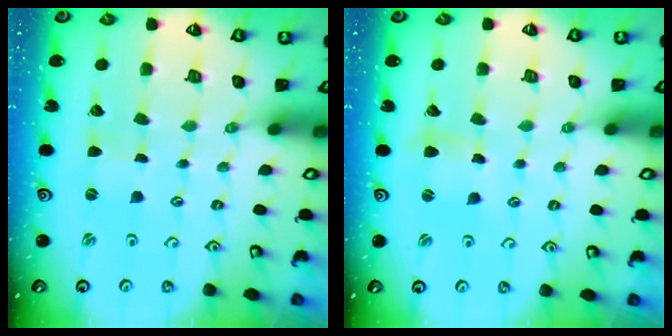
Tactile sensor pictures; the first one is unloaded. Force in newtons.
{"total": 3.6, "press": 3.6, "slide": 0.5}